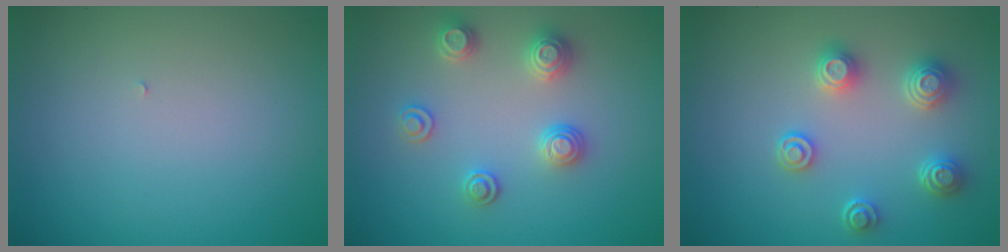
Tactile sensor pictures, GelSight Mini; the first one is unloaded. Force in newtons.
{"total": 2.9, "press": 2.9, "slide": 0.2}
{"total": 3.3, "press": 3.1, "slide": 1.3}